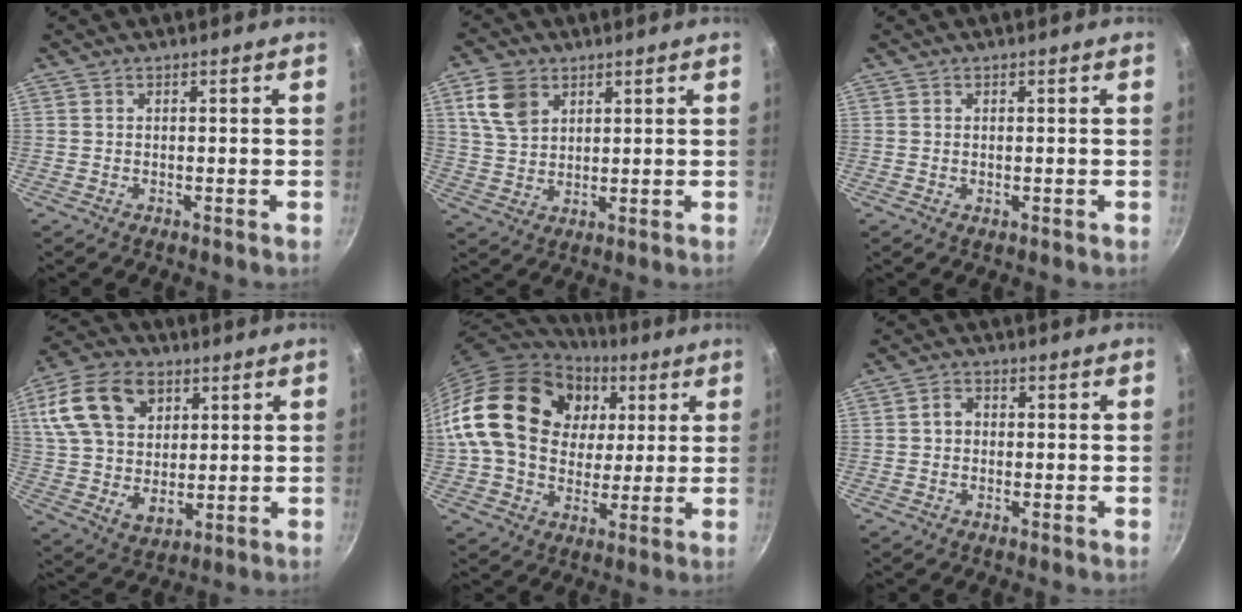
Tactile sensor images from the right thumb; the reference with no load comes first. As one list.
[{"total": 8.3, "force": [3.8, 5.8, 4.6], "torque": [-0.072, -0.007, 0.075]}, {"total": 0.7, "force": [0.1, 0.5, 0.5], "torque": [-0.007, -0.001, 0.000]}, {"total": 18.9, "force": [6.8, 13.2, 11.8], "torque": [-0.193, -0.008, 0.122]}, {"total": 25.0, "force": [6.3, 18.6, 15.4], "torque": [-0.256, 0.011, 0.107]}, {"total": 2.7, "force": [-0.3, 2.4, 1.2], "torque": [-0.010, 0.010, -0.010]}]